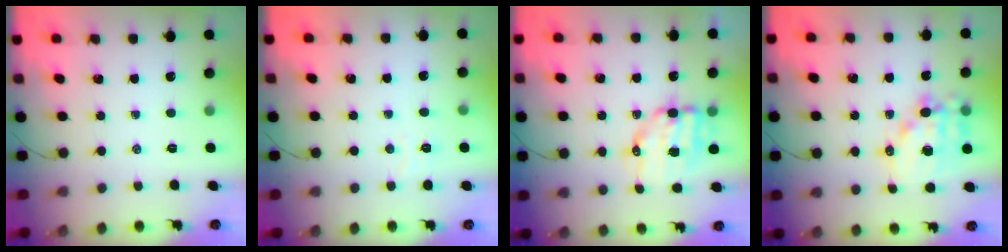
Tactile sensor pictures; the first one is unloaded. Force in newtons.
{"total": 3.0, "press": 2.9, "slide": 0.7}
{"total": 9.8, "press": 9.7, "slide": 1.7}
{"total": 13.8, "press": 13.4, "slide": 3.1}